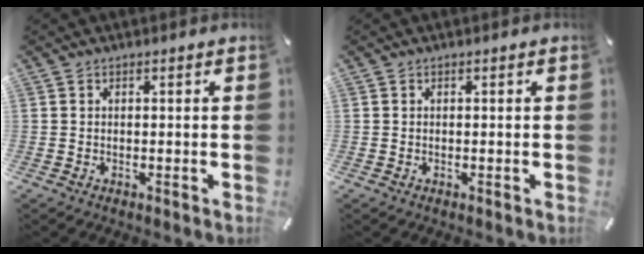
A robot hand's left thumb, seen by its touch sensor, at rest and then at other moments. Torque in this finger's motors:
{"motor_torque": [-0.25, 0.24, -0.04, 0.04, 0.00]}